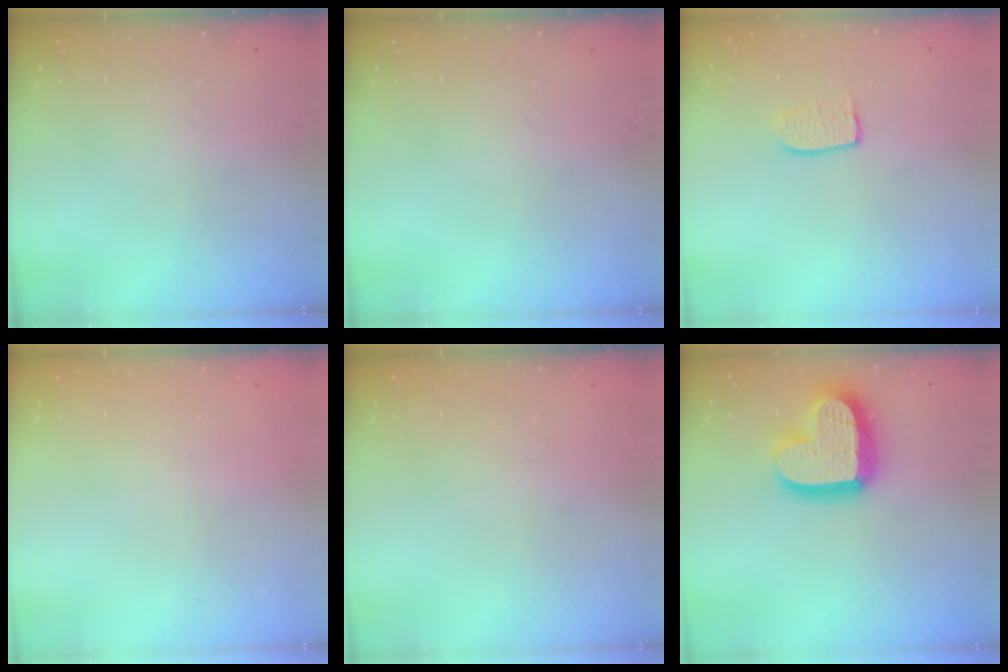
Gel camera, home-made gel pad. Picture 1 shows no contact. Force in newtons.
{"total": 0.0}
{"total": 5.8, "press": 5.8, "slide": 0.4}
{"total": 0.0}
{"total": 0.6, "press": 0.6, "slide": 0.1}
{"total": 20.3, "press": 20.2, "slide": 1.7}